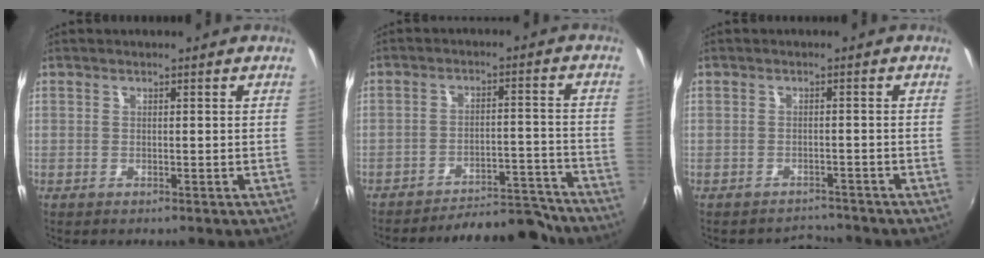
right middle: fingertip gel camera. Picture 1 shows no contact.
{"total": 13.8, "force": [-13.2, 2.6, 3.3], "torque": [-0.057, 0.031, -0.166]}
{"total": 3.0, "force": [-2.9, 0.9, -0.4], "torque": [0.005, 0.006, -0.045]}